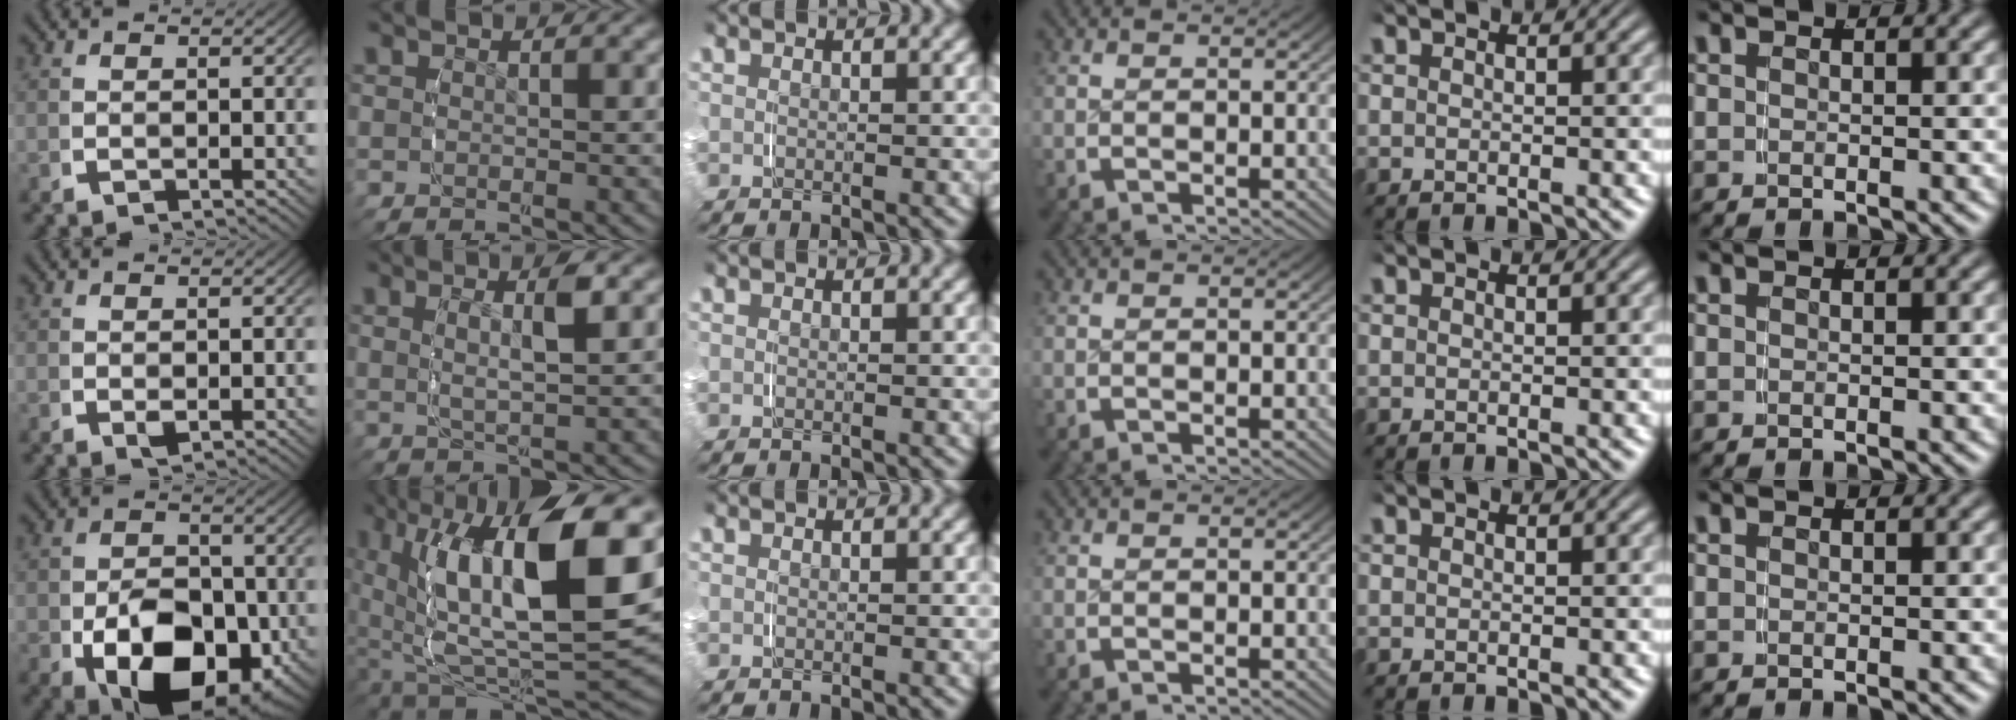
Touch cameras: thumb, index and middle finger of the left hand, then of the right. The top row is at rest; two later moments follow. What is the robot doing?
{"motion": "grasp_and_lifting", "object": "key"}